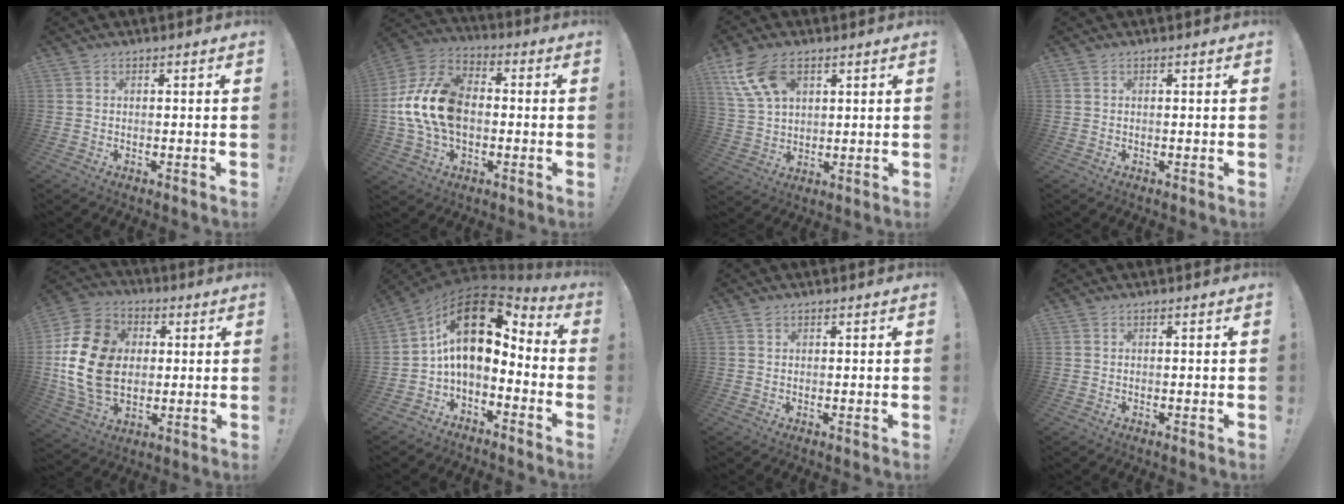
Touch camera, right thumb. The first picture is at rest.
{"total": 19.5, "force": [-1.0, 13.4, 14.0], "torque": [-0.252, 0.031, -0.006]}
{"total": 12.6, "force": [6.9, 7.3, 7.7], "torque": [-0.150, -0.031, 0.134]}
{"total": 0.0}
{"total": 21.1, "force": [1.0, 16.0, 13.7], "torque": [-0.242, 0.013, 0.026]}
{"total": 16.6, "force": [4.3, 9.2, 13.1], "torque": [-0.229, -0.024, 0.078]}
{"total": 0.8, "force": [0.6, 0.6, 0.2], "torque": [0.004, -0.003, 0.010]}
{"total": 0.0}